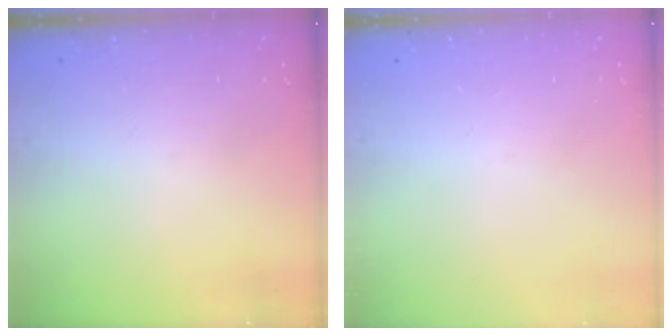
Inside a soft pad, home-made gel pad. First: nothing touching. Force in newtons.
{"total": 0.0}